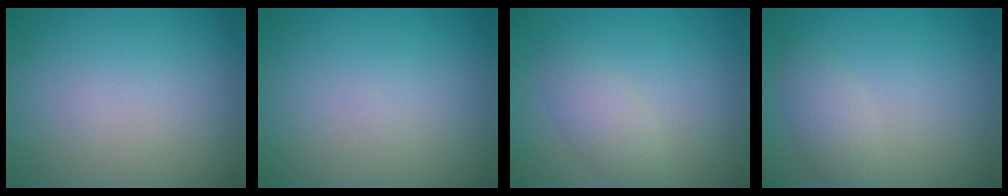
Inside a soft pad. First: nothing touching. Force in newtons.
{"total": 0.0}
{"total": 2.1, "press": 2.1, "slide": 0.0}
{"total": 1.9, "press": 1.9, "slide": 0.1}